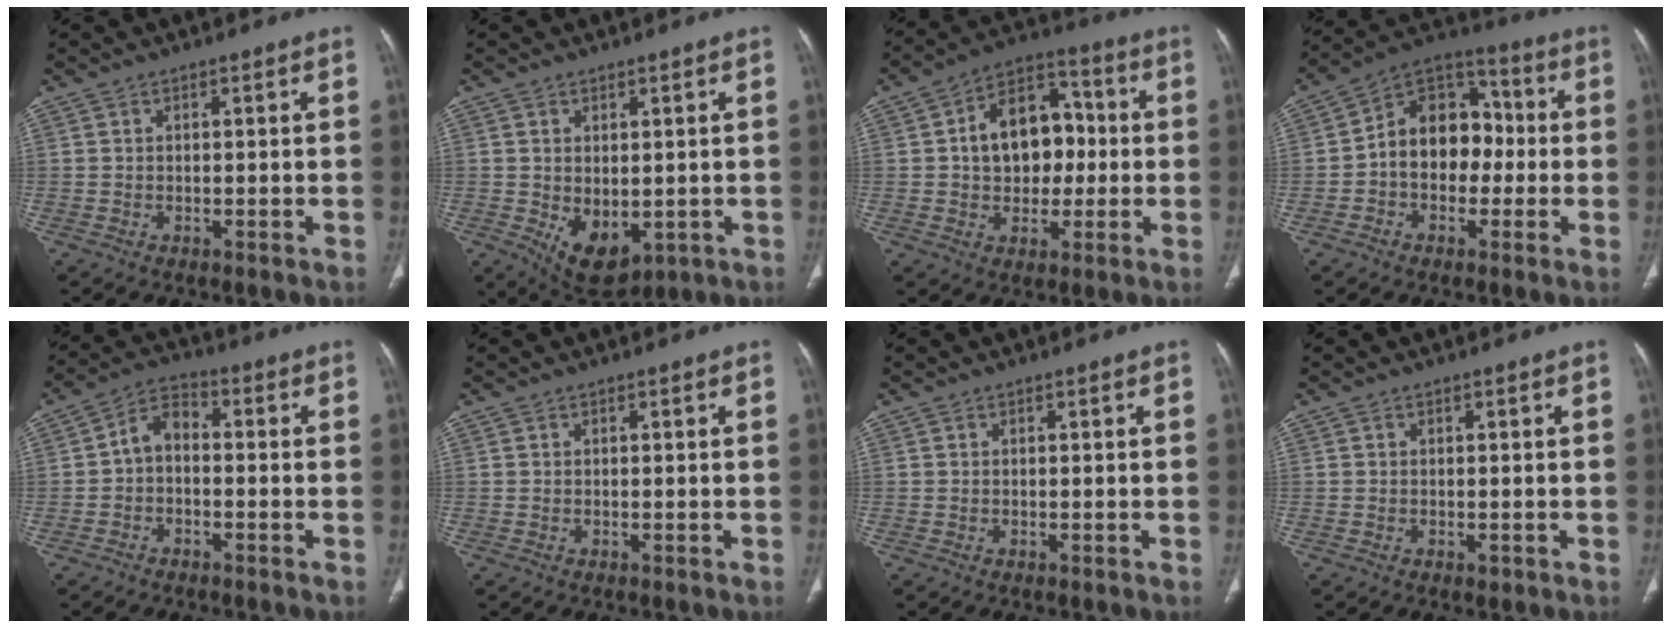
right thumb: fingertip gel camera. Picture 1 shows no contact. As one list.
[{"total": 8.5, "force": [-1.5, 5.3, 6.5], "torque": [-0.086, -0.014, 0.002]}, {"total": 14.1, "force": [0.6, 10.2, 9.7], "torque": [-0.107, 0.031, 0.005]}, {"total": 13.7, "force": [-0.9, 10.0, 9.3], "torque": [-0.105, 0.045, -0.029]}, {"total": 5.5, "force": [-0.8, 3.6, 4.1], "torque": [-0.063, 0.026, -0.030]}, {"total": 0.0}, {"total": 0.0}, {"total": 0.7, "force": [-0.2, 0.5, 0.4], "torque": [-0.005, -0.001, 0.000]}]